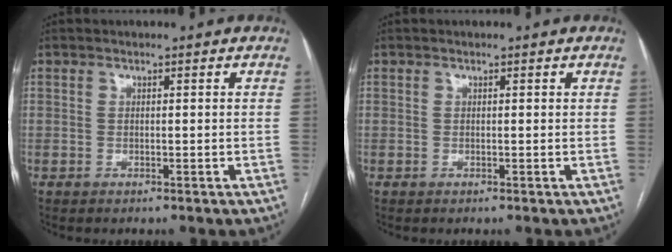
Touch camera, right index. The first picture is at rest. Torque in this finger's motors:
{"motor_torque": [-0.01, 0.01, 0.11, 0.01]}